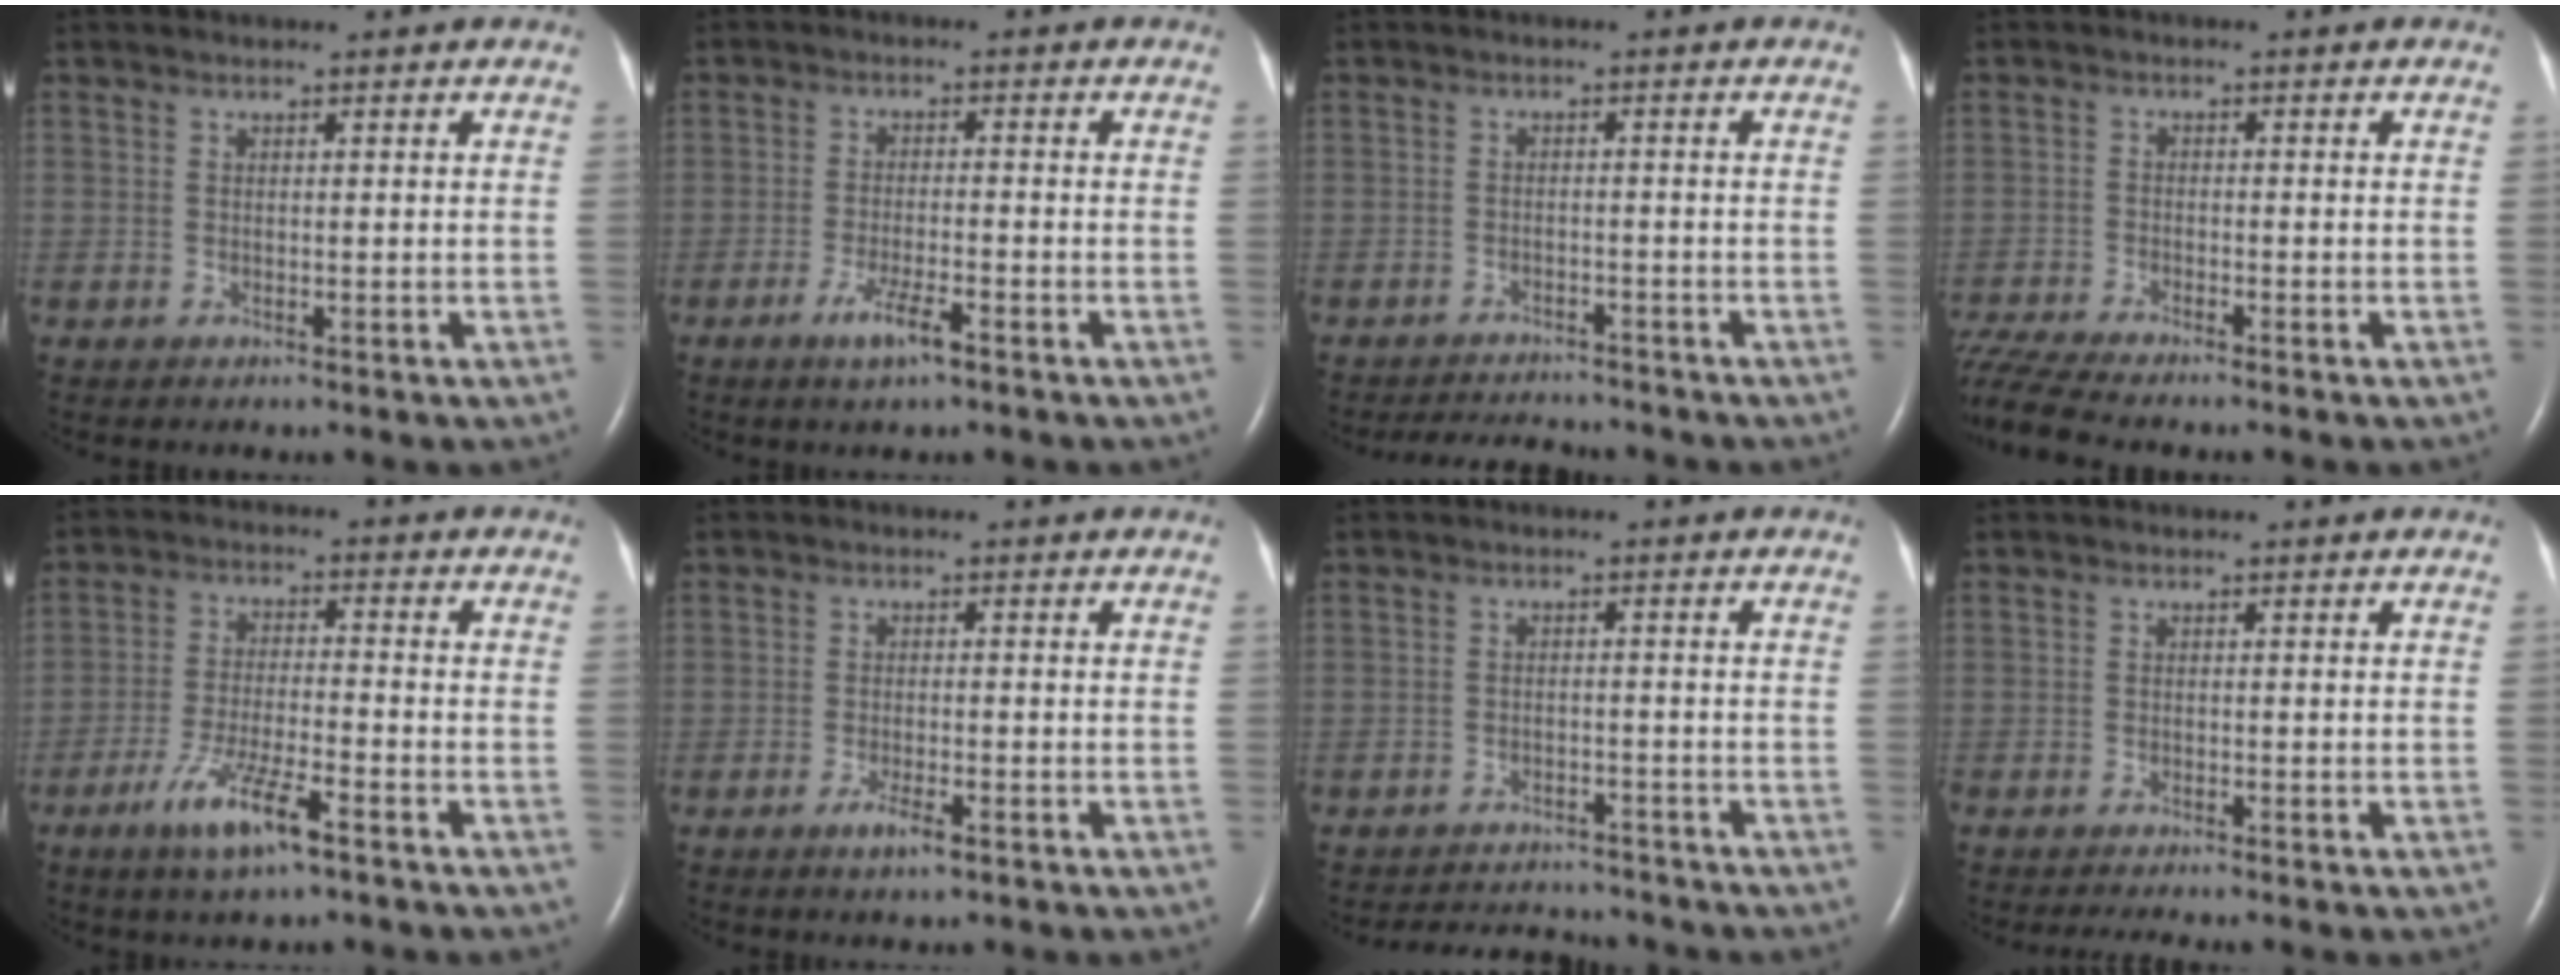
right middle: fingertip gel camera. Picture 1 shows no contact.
{"total": 4.4, "force": [-2.7, 0.4, 3.5], "torque": [-0.073, -0.006, -0.050]}
{"total": 6.3, "force": [-6.1, 1.1, 1.2], "torque": [-0.020, -0.006, -0.087]}
{"total": 7.9, "force": [-7.3, -0.2, 3.1], "torque": [-0.069, -0.015, -0.133]}
{"total": 8.2, "force": [-5.0, 0.9, 6.5], "torque": [-0.132, -0.014, -0.090]}
{"total": 2.7, "force": [-1.6, 0.4, 2.1], "torque": [-0.044, -0.004, -0.029]}
{"total": 6.9, "force": [-6.7, 1.3, 0.6], "torque": [-0.012, 0.003, -0.093]}
{"total": 2.4, "force": [-2.0, -0.3, 1.3], "torque": [-0.021, -0.004, -0.033]}